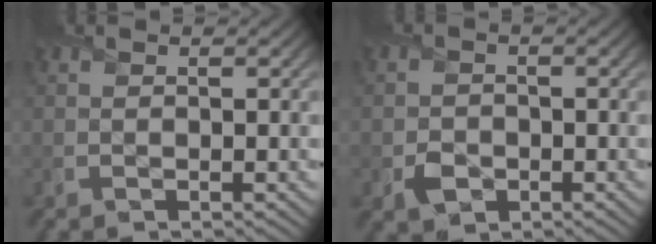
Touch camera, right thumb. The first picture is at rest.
{"total": 2.4, "force": [-1.0, 2.1, 0.5], "torque": [-0.002, -0.004, -0.021]}